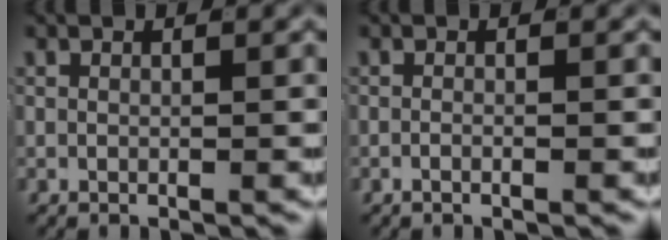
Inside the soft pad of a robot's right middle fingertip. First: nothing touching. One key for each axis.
{"total": 0.8, "fx": -0.7, "fy": 0.2, "fz": 0.4, "tx": -0.010, "ty": -0.001, "tz": -0.015}